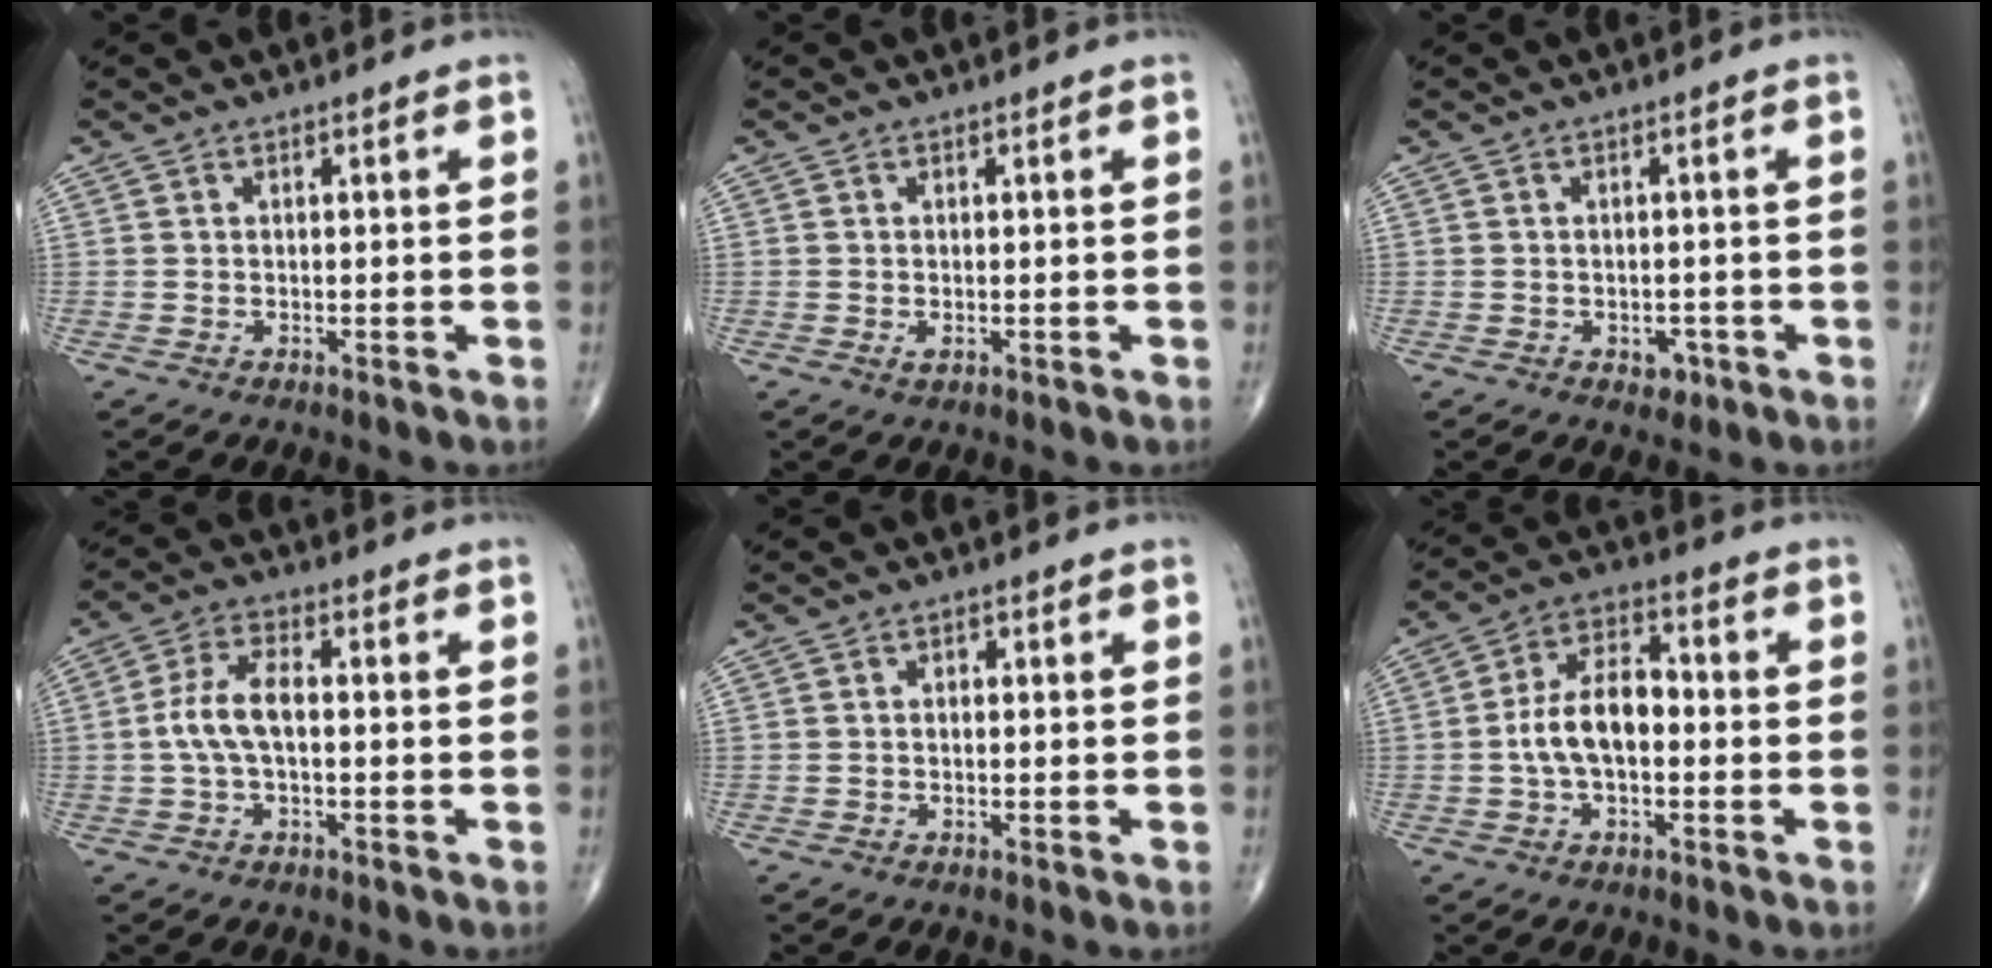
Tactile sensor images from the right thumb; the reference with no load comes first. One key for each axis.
{"total": 0.8, "fx": -0.1, "fy": 0.4, "fz": 0.7, "tx": -0.011, "ty": -0.002, "tz": -0.001}
{"total": 2.3, "fx": -1.0, "fy": 1.7, "fz": 1.2, "tx": -0.003, "ty": 0.004, "tz": -0.008}
{"total": 7.1, "fx": -0.4, "fy": 3.2, "fz": 6.3, "tx": -0.136, "ty": 0.022, "tz": -0.014}
{"total": 0.7, "fx": -0.1, "fy": 0.5, "fz": 0.4, "tx": -0.004, "ty": 0.003, "tz": -0.006}
{"total": 9.7, "fx": -1.1, "fy": 5.3, "fz": 8.0, "tx": -0.145, "ty": 0.034, "tz": -0.028}